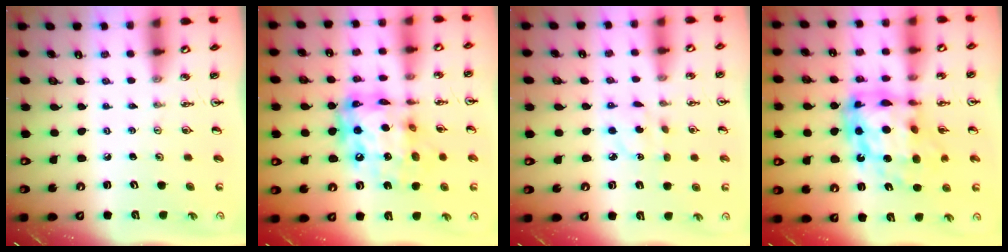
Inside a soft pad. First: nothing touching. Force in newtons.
{"total": 19.4, "press": 19.3, "slide": 1.6}
{"total": 3.9, "press": 3.8, "slide": 1.0}
{"total": 19.0, "press": 18.9, "slide": 1.8}